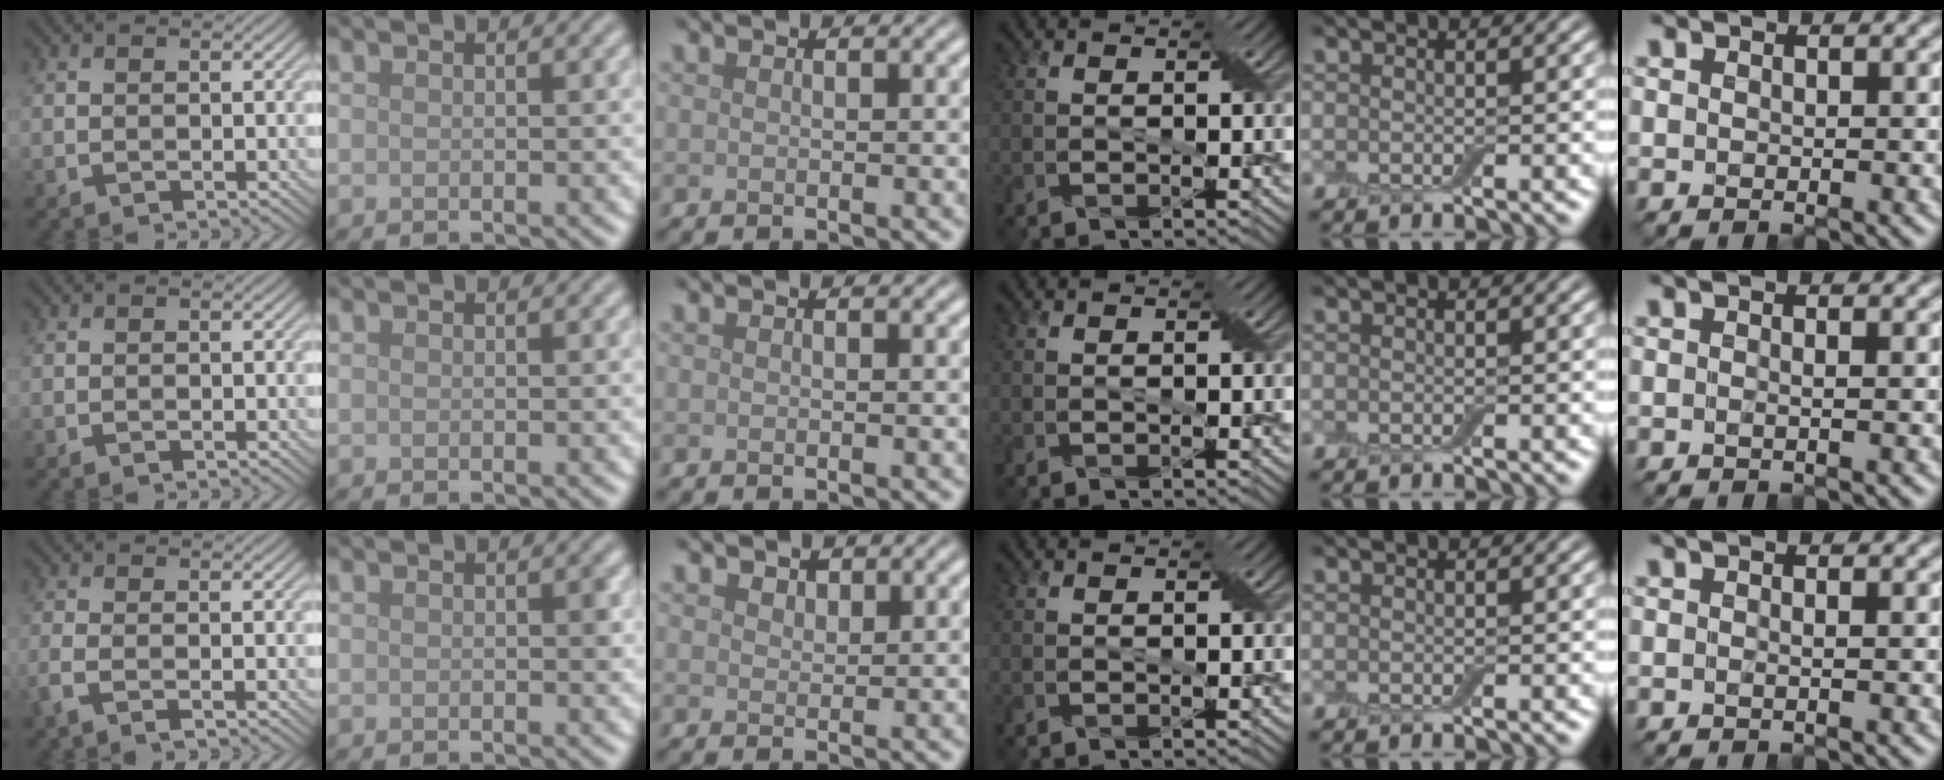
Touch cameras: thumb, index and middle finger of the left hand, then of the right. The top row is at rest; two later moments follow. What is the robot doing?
{"motion": "cut", "object": "aluminum foil"}